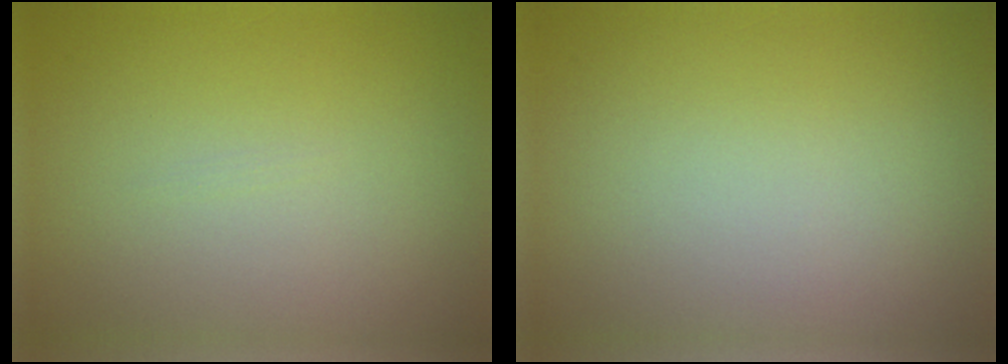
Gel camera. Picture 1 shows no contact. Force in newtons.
{"total": 0.0}